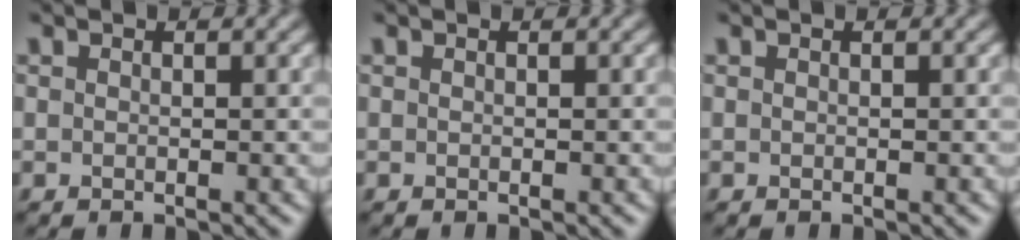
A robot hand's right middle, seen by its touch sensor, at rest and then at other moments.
{"total": 0.0}
{"total": 0.0}